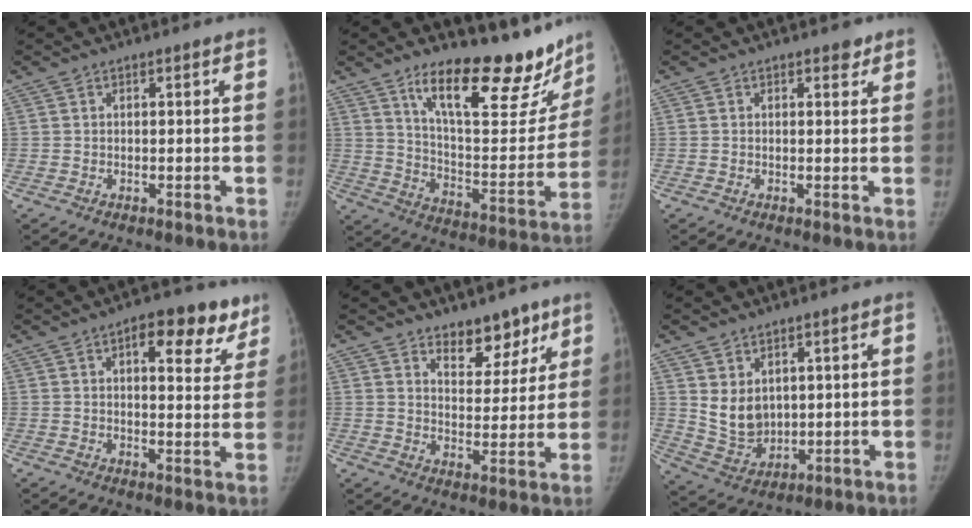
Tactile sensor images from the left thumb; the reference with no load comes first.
{"total": 25.3, "force": [18.1, 8.7, 15.4], "torque": [-0.174, -0.104, 0.271]}
{"total": 1.5, "force": [1.1, 0.8, 0.6], "torque": [0.004, -0.006, 0.011]}
{"total": 11.3, "force": [6.3, 5.1, 7.8], "torque": [-0.056, -0.023, 0.079]}
{"total": 8.9, "force": [6.5, 4.6, 3.9], "torque": [-0.015, -0.044, 0.102]}
{"total": 7.7, "force": [2.7, 5.7, 4.5], "torque": [-0.060, -0.027, 0.074]}